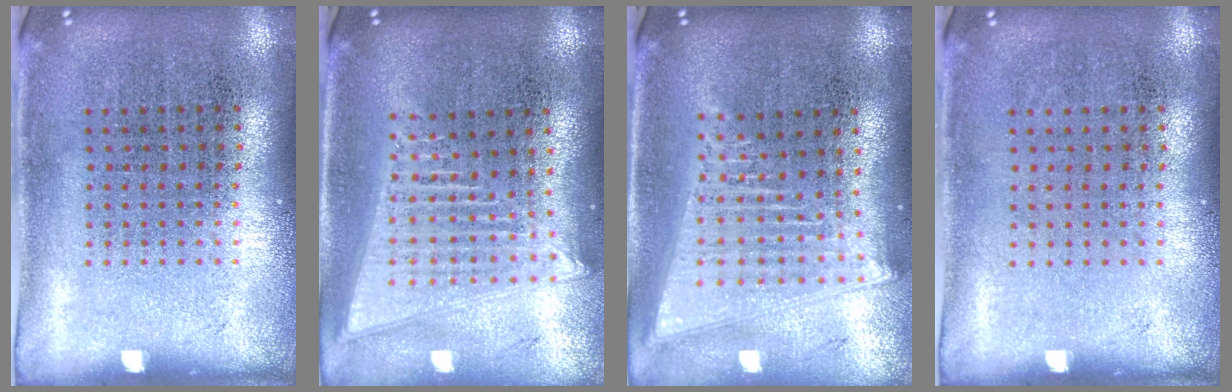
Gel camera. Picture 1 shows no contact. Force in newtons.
{"total": 2.1, "press": 1.8, "slide": 1.1}
{"total": 2.0, "press": 1.7, "slide": 1.1}
{"total": 0.0}